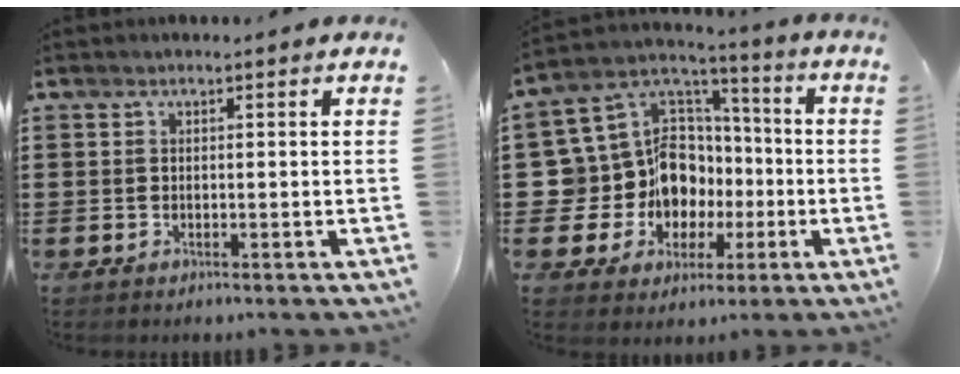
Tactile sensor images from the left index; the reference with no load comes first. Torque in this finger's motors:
{"motor_torque": [1.44, 0.70, 0.78, 0.08]}